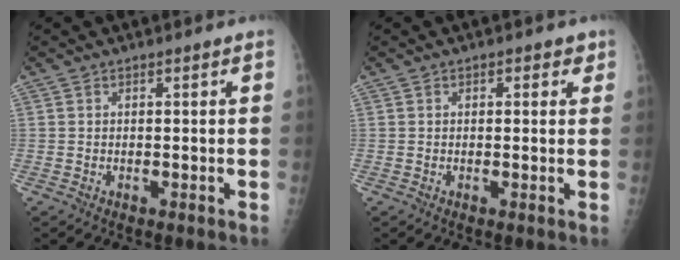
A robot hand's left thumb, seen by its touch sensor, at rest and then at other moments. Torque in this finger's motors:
{"motor_torque": [-0.06, -0.08, -0.25, -0.35, 0.04]}